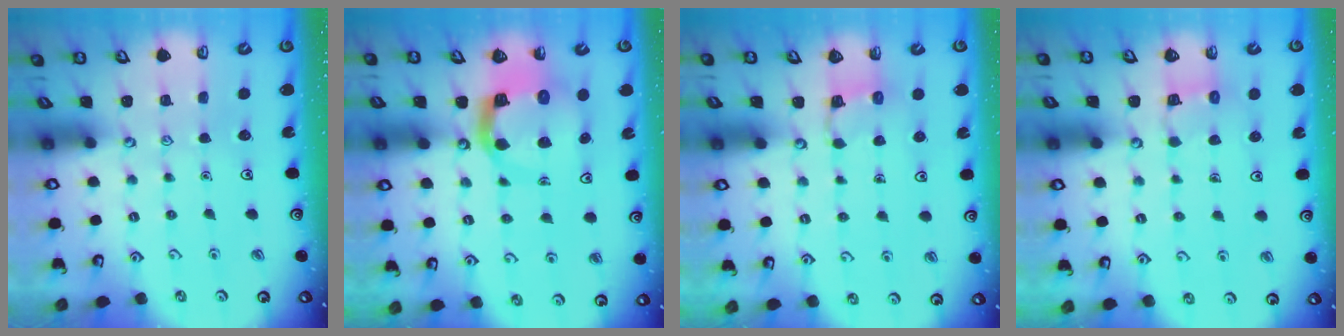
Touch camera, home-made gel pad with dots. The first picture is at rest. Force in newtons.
{"total": 9.3, "press": 9.2, "slide": 1.2}
{"total": 3.0, "press": 3.0, "slide": 0.6}
{"total": 5.3, "press": 5.2, "slide": 0.4}